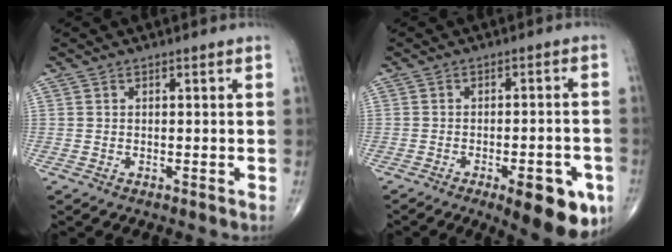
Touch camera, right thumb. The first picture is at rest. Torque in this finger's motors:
{"motor_torque": [2.29, 1.37, 0.90, -0.99, 0.35]}